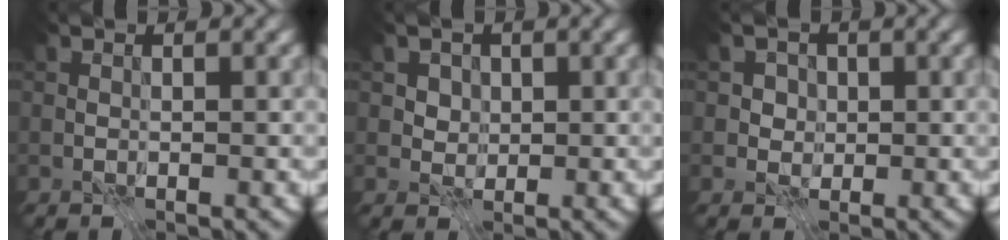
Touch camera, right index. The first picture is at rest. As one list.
[{"total": 2.7, "force": [1.1, 2.1, 1.1], "torque": [-0.025, 0.002, 0.023]}, {"total": 2.2, "force": [0.6, 2.0, 0.8], "torque": [-0.002, 0.003, 0.010]}]